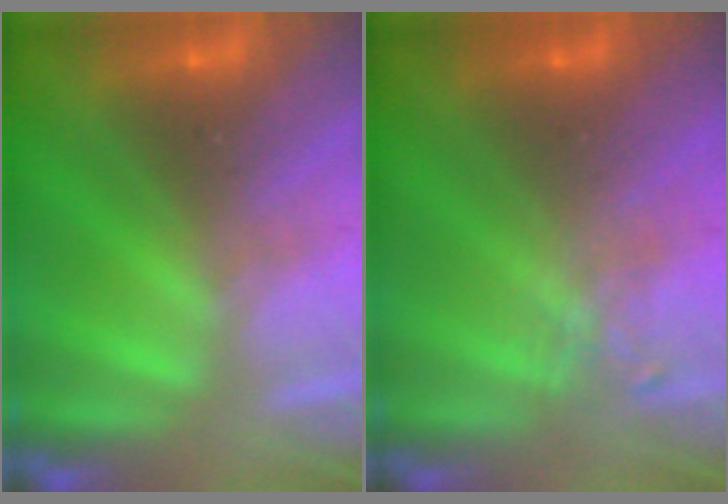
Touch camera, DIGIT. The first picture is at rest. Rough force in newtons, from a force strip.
{"total": 2.3}